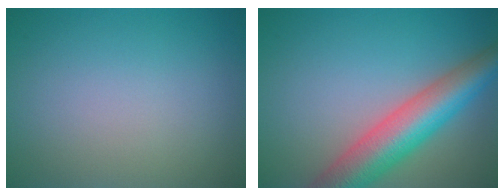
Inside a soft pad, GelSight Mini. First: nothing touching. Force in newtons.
{"total": 8.1, "press": 8.1, "slide": 0.4}